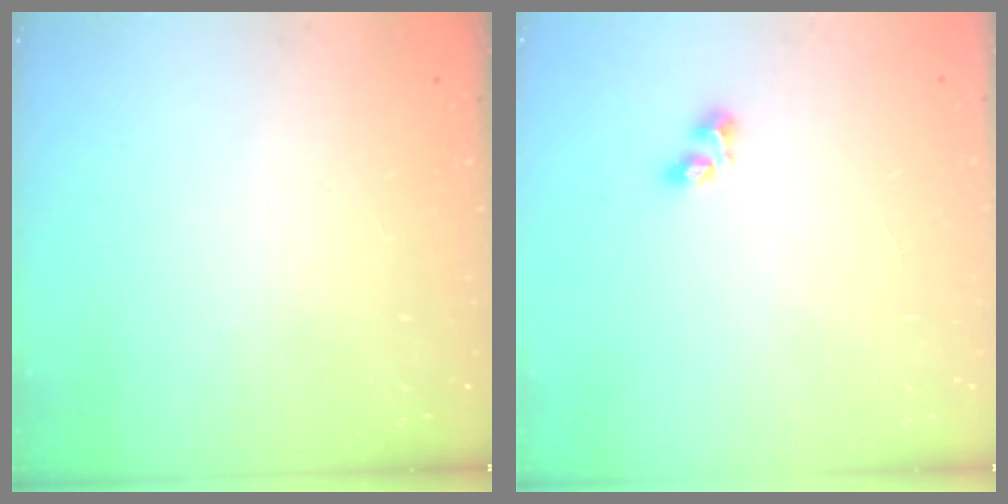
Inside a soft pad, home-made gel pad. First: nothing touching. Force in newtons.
{"total": 4.6, "press": 4.3, "slide": 1.8}